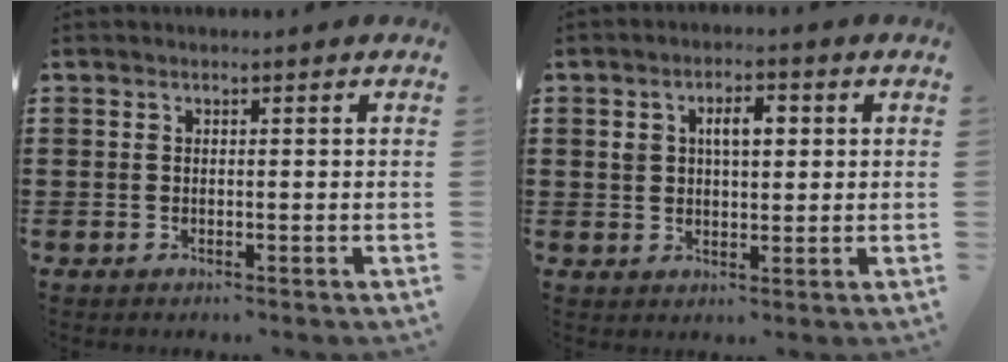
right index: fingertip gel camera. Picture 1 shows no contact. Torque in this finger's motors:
{"motor_torque": [0.26, -0.10, 0.34, 0.05]}